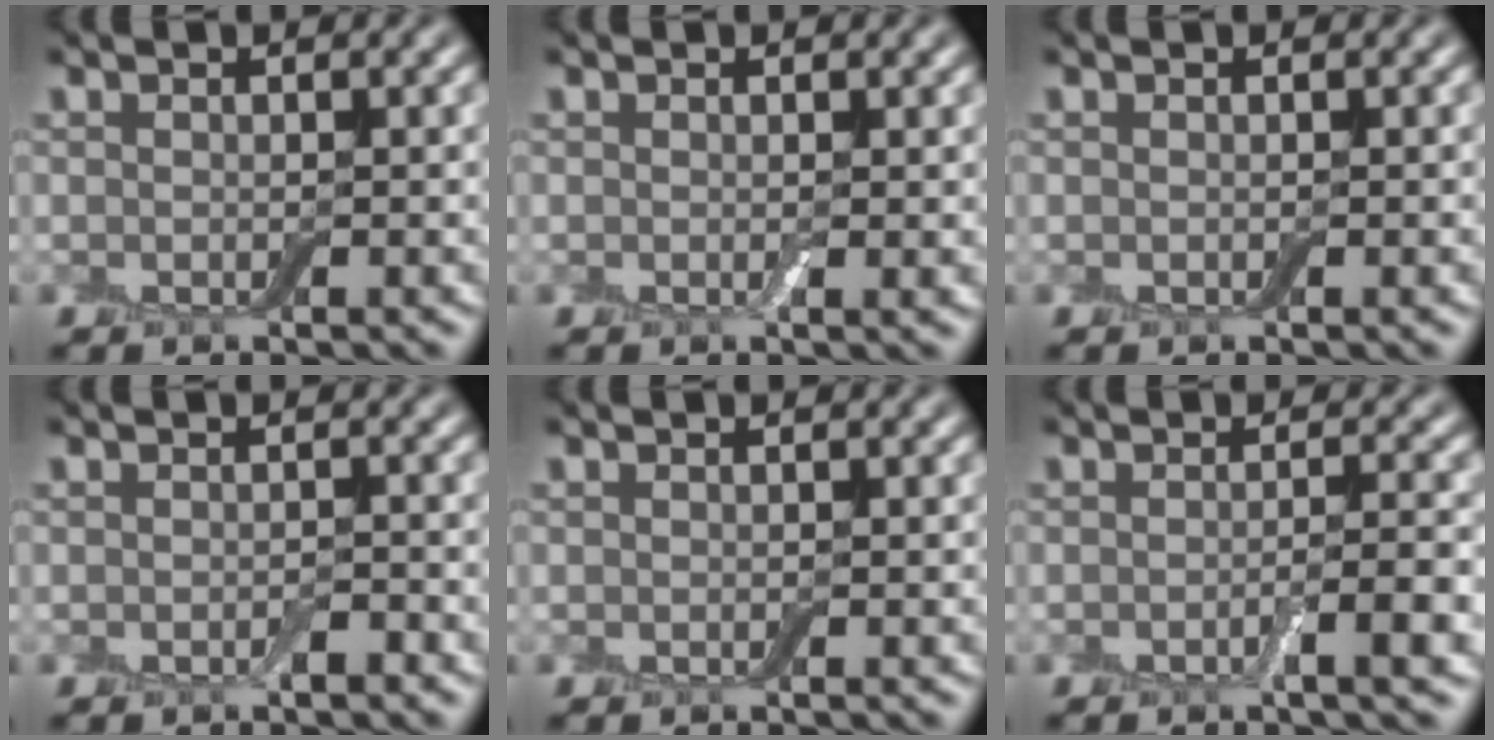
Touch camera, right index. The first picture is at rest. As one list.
[{"total": 0.5, "force": [0.1, 0.0, 0.5], "torque": [-0.009, -0.003, -0.001]}, {"total": 0.0}, {"total": 0.9, "force": [-0.5, 0.3, 0.7], "torque": [-0.012, 0.000, -0.007]}, {"total": 0.0}, {"total": 2.7, "force": [-0.8, 0.4, 2.5], "torque": [-0.039, 0.003, -0.018]}]